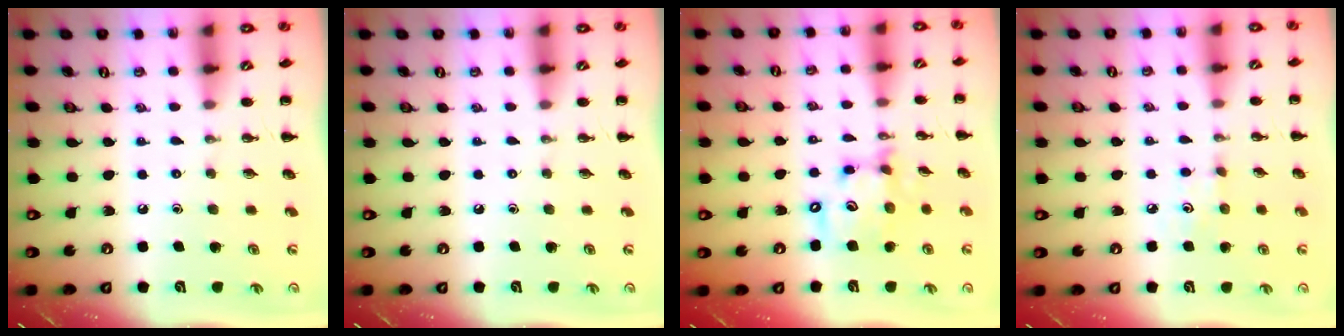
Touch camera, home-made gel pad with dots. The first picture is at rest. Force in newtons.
{"total": 0.0}
{"total": 13.6, "press": 13.3, "slide": 2.6}
{"total": 3.5, "press": 3.3, "slide": 1.0}